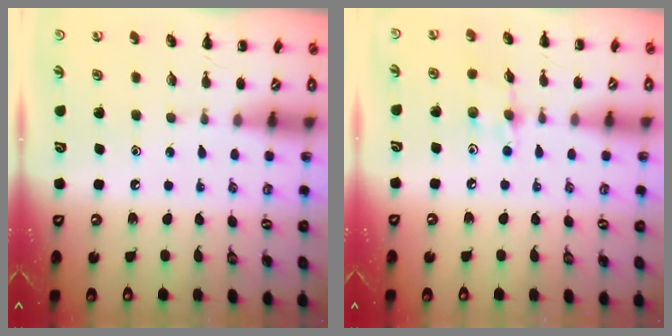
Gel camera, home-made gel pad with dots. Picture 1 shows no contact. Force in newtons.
{"total": 5.5, "press": 5.5, "slide": 1.0}